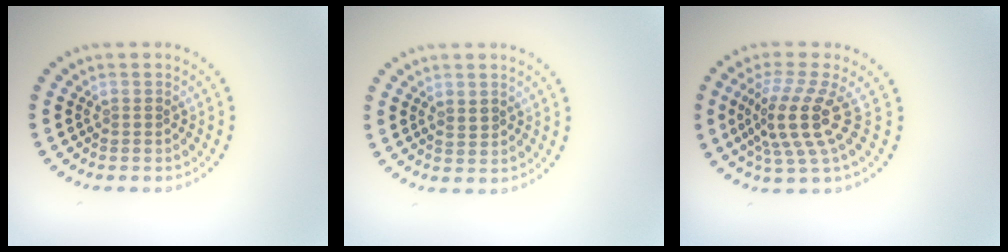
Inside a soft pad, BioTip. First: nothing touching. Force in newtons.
{"total": 0.7, "press": 0.6, "slide": 0.3}
{"total": 4.5, "press": 3.4, "slide": 2.9}